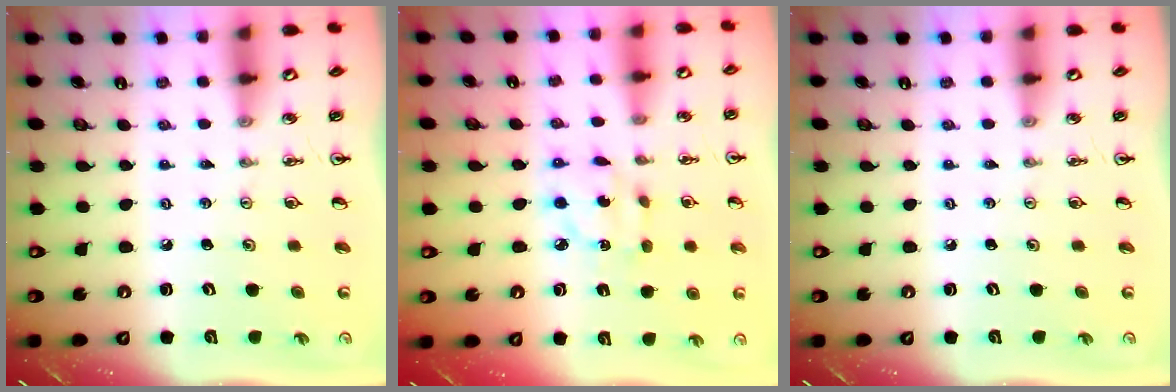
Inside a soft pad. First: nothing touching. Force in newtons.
{"total": 5.7, "press": 5.7, "slide": 0.2}
{"total": 0.0}